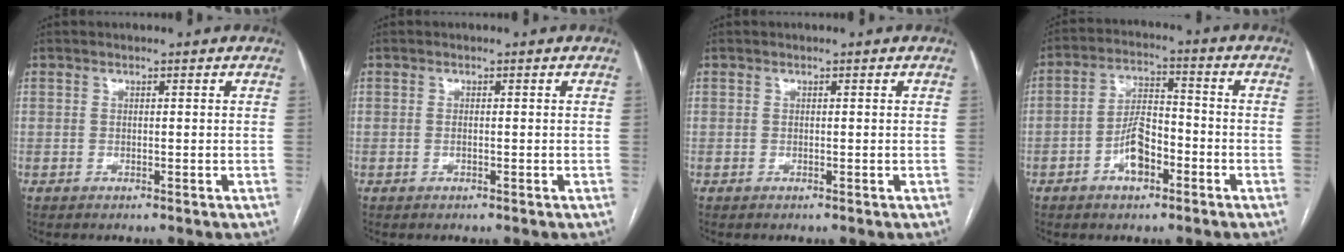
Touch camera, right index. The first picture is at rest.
{"total": 0.5, "force": [-0.3, 0.2, 0.4], "torque": [-0.012, 0.001, -0.005]}
{"total": 0.0}
{"total": 7.2, "force": [-3.3, 3.2, 5.5], "torque": [-0.111, 0.018, -0.059]}